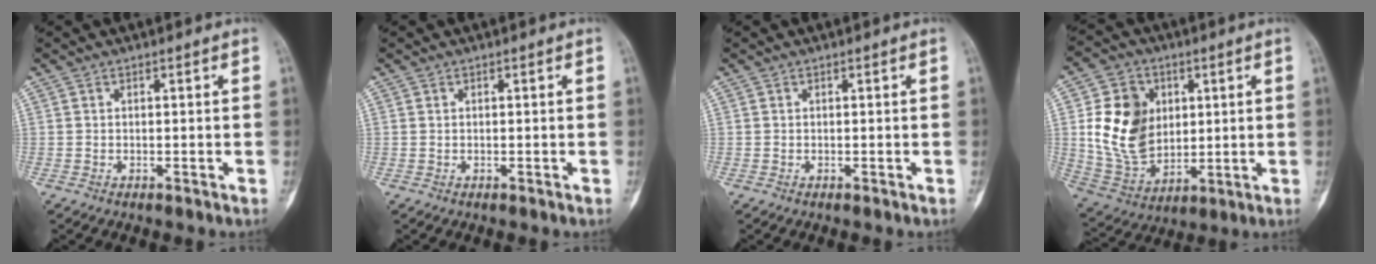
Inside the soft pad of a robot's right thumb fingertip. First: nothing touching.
{"total": 0.0}
{"total": 0.0}
{"total": 16.3, "force": [2.8, 12.4, 10.2], "torque": [-0.153, -0.009, 0.066]}